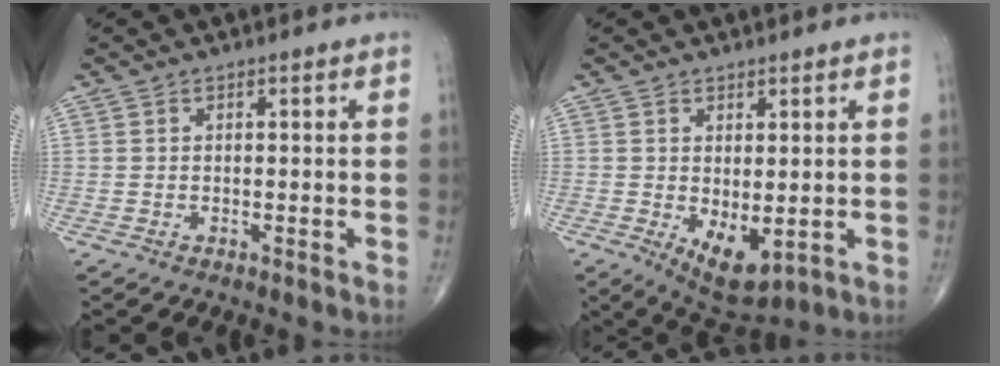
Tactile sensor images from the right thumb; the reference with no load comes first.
{"total": 7.3, "force": [-1.1, 3.6, 6.2], "torque": [-0.086, -0.015, -0.001]}